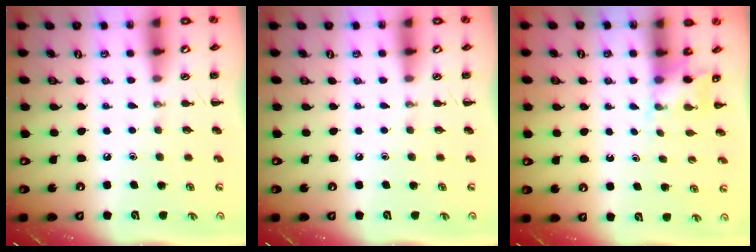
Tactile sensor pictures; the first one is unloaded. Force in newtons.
{"total": 0.0}
{"total": 3.0, "press": 2.8, "slide": 1.0}